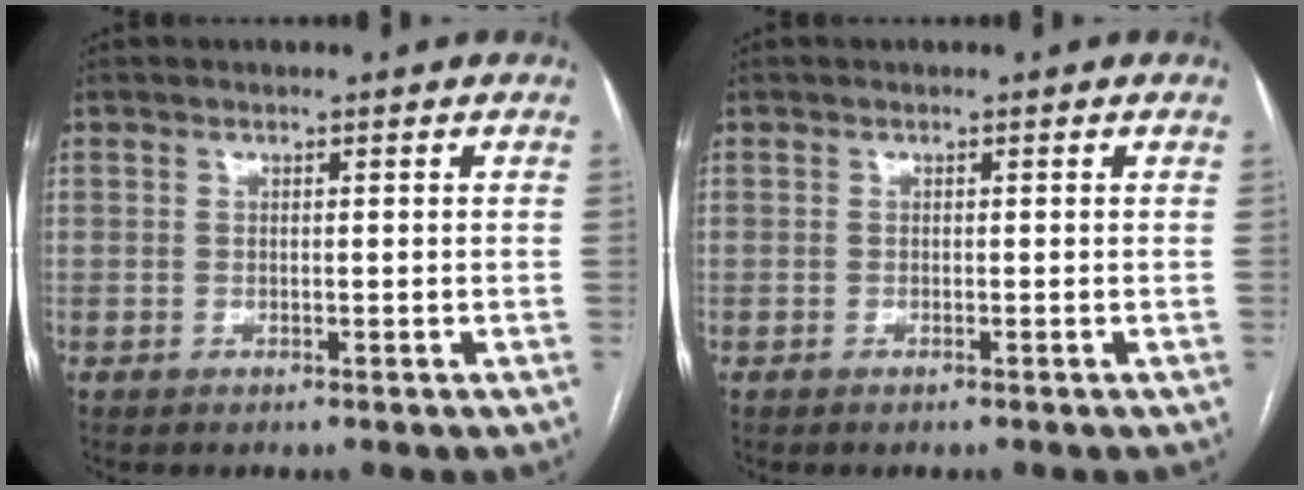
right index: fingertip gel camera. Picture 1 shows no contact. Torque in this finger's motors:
{"motor_torque": [-0.02, 0.01, -0.05, 0.00]}